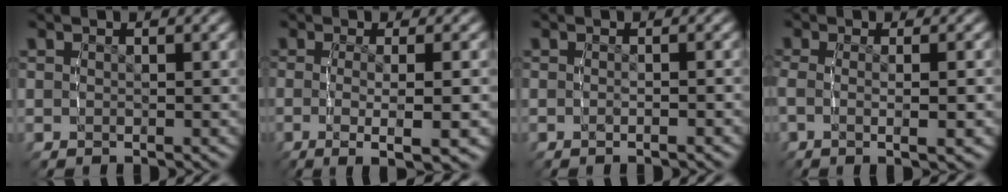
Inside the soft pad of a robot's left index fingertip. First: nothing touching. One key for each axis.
{"total": 5.5, "fx": -2.4, "fy": 1.0, "fz": 4.8, "tx": -0.084, "ty": -0.021, "tz": -0.026}
{"total": 0.9, "fx": -0.7, "fy": -0.3, "fz": 0.4, "tx": -0.006, "ty": 0.003, "tz": -0.014}
{"total": 2.9, "fx": -0.7, "fy": 0.5, "fz": 2.7, "tx": -0.063, "ty": -0.009, "tz": -0.005}